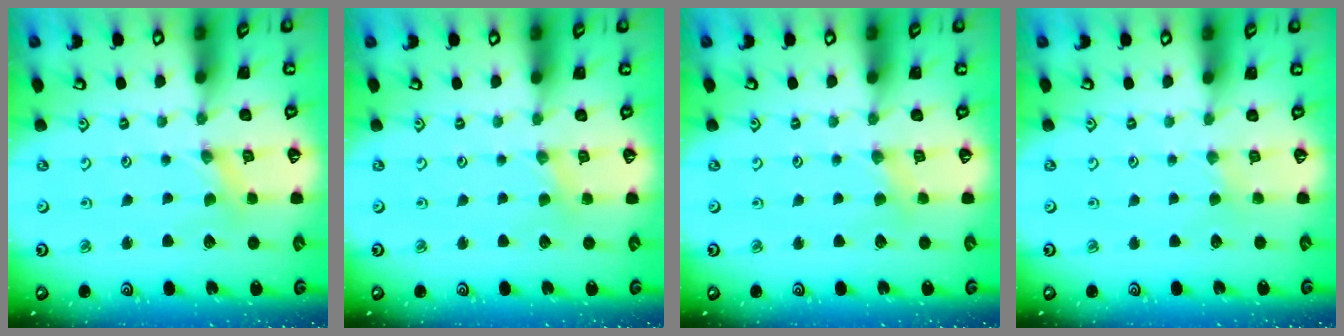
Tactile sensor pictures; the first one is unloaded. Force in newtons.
{"total": 2.7, "press": 2.6, "slide": 0.5}
{"total": 2.2, "press": 2.1, "slide": 0.4}
{"total": 1.7, "press": 1.6, "slide": 0.4}